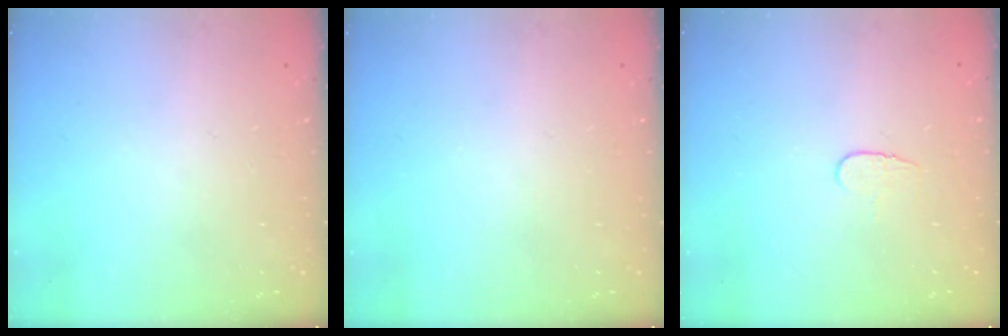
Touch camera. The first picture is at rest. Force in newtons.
{"total": 0.0}
{"total": 4.3, "press": 4.2, "slide": 0.4}